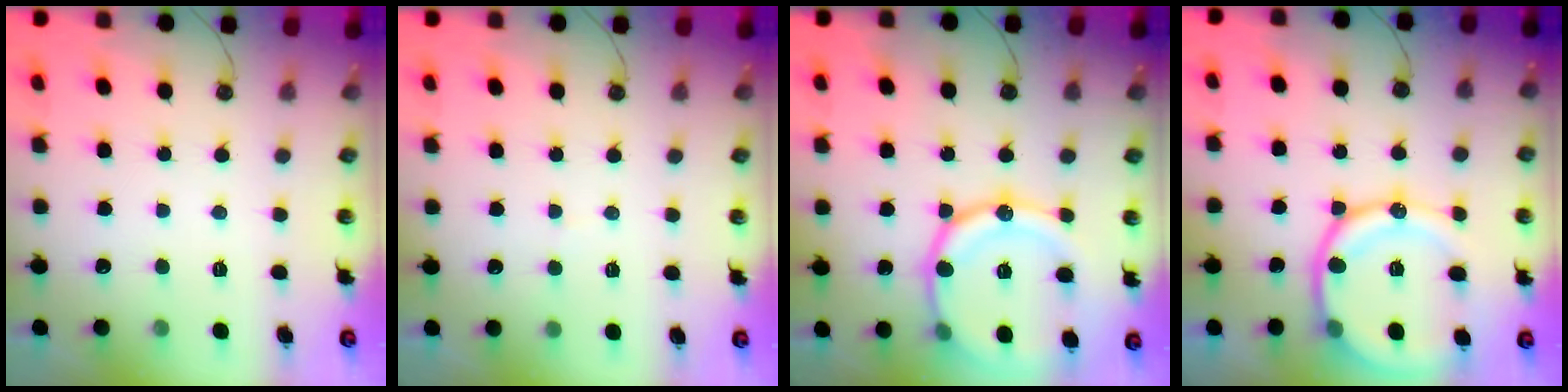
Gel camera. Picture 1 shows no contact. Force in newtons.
{"total": 2.5, "press": 2.5, "slide": 0.2}
{"total": 19.1, "press": 18.8, "slide": 3.4}
{"total": 19.0, "press": 18.9, "slide": 1.9}